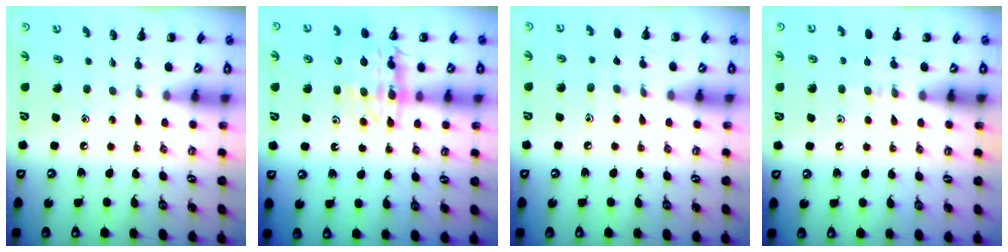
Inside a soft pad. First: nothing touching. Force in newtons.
{"total": 14.6, "press": 14.3, "slide": 3.1}
{"total": 5.9, "press": 5.5, "slide": 2.0}
{"total": 6.6, "press": 6.3, "slide": 2.1}